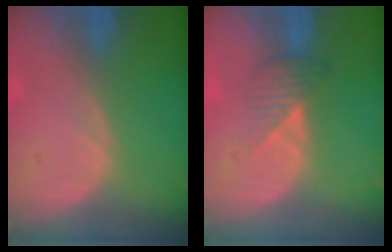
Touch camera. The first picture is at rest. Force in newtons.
{"total": 3.3, "press": 3.2, "slide": 1.0}